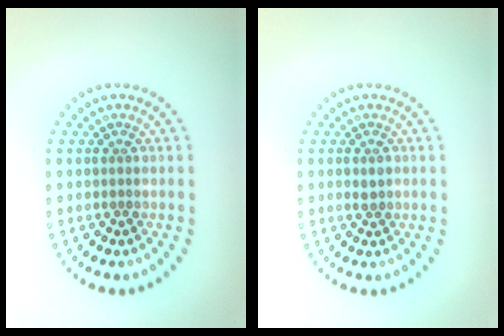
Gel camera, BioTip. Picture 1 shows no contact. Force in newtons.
{"total": 1.0, "press": 1.0, "slide": 0.3}